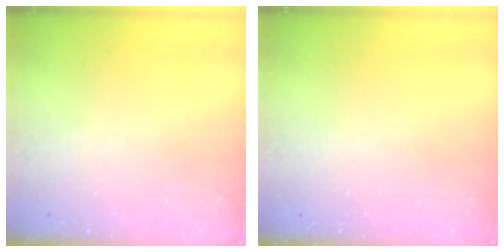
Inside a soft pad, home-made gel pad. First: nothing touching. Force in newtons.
{"total": 0.0}